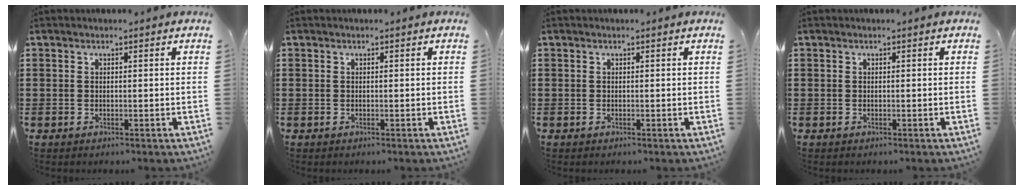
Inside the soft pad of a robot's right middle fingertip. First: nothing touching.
{"total": 0.0}
{"total": 0.0}
{"total": 0.0}